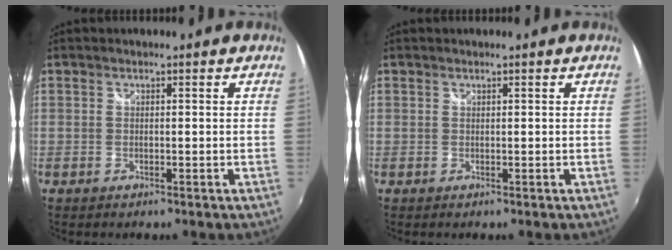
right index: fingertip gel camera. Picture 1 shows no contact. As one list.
[{"total": 0.0}]